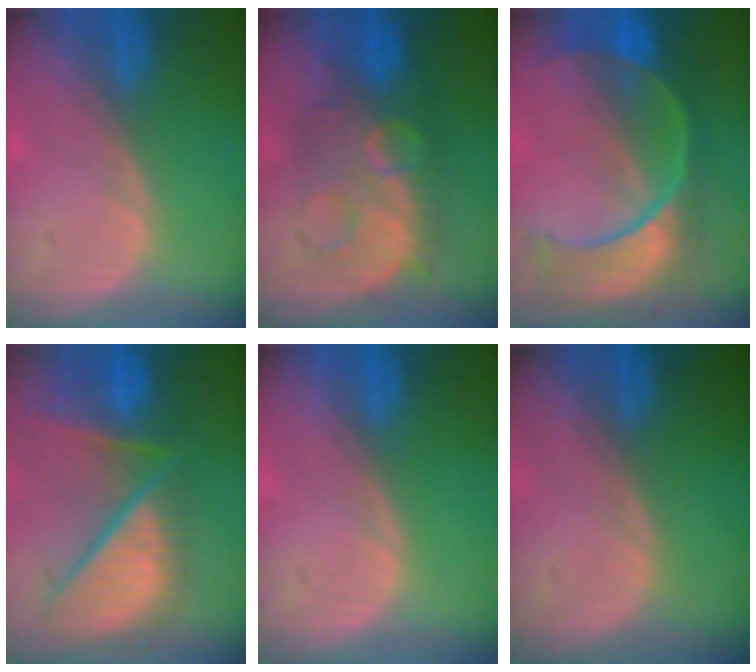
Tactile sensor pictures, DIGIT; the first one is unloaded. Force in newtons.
{"total": 9.1, "press": 9.1, "slide": 0.4}
{"total": 11.1, "press": 9.3, "slide": 6.0}
{"total": 12.4, "press": 10.2, "slide": 7.0}
{"total": 0.0}
{"total": 0.0}